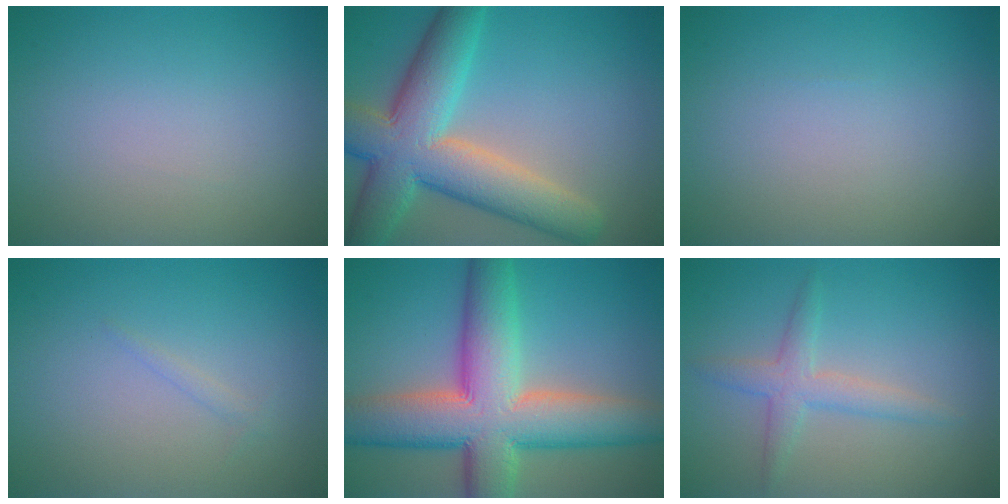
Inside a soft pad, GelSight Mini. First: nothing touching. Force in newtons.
{"total": 10.2, "press": 10.2, "slide": 0.6}
{"total": 0.0}
{"total": 0.6, "press": 0.6, "slide": 0.1}
{"total": 12.2, "press": 12.2, "slide": 0.6}
{"total": 2.7, "press": 2.7, "slide": 0.0}